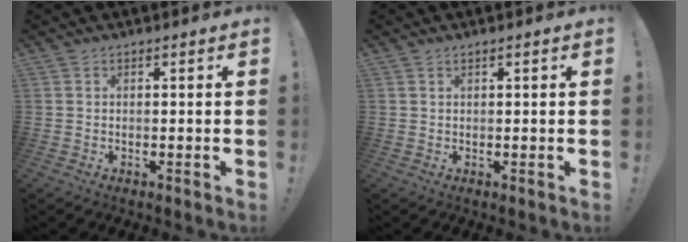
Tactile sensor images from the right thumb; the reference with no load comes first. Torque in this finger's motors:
{"motor_torque": [-0.02, -0.14, -0.01, -0.08, 0.04]}